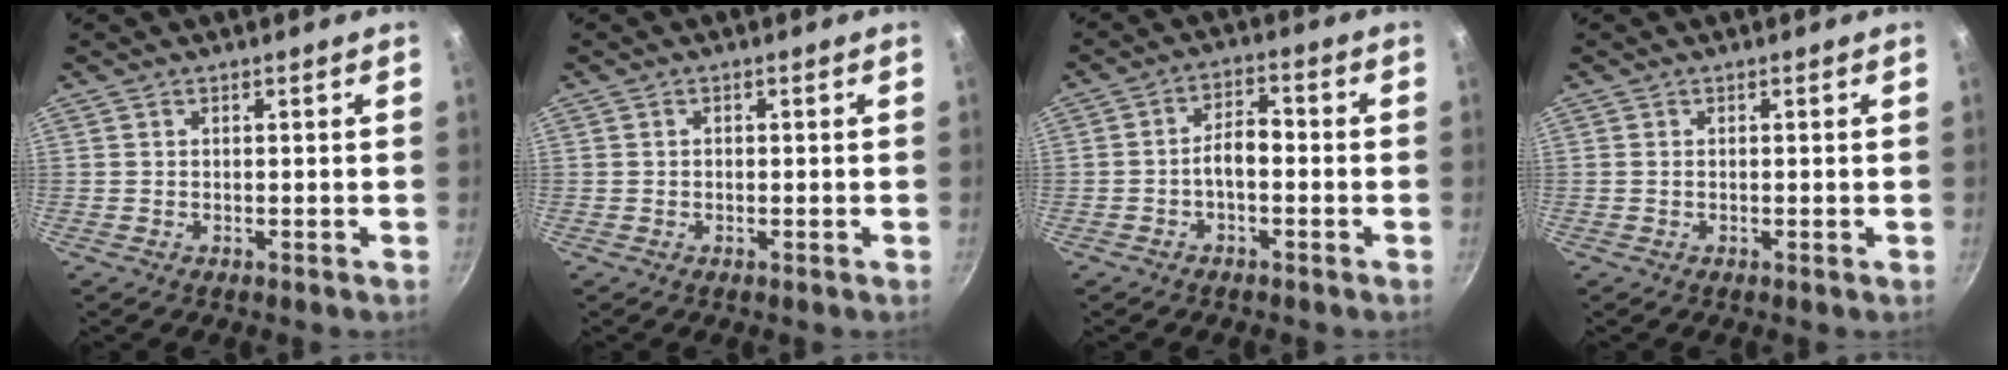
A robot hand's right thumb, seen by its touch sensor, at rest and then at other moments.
{"total": 0.7, "force": [0.0, 0.6, 0.3], "torque": [-0.002, 0.004, 0.000]}
{"total": 4.9, "force": [-1.4, 2.6, 3.9], "torque": [-0.054, 0.027, -0.031]}
{"total": 0.0}